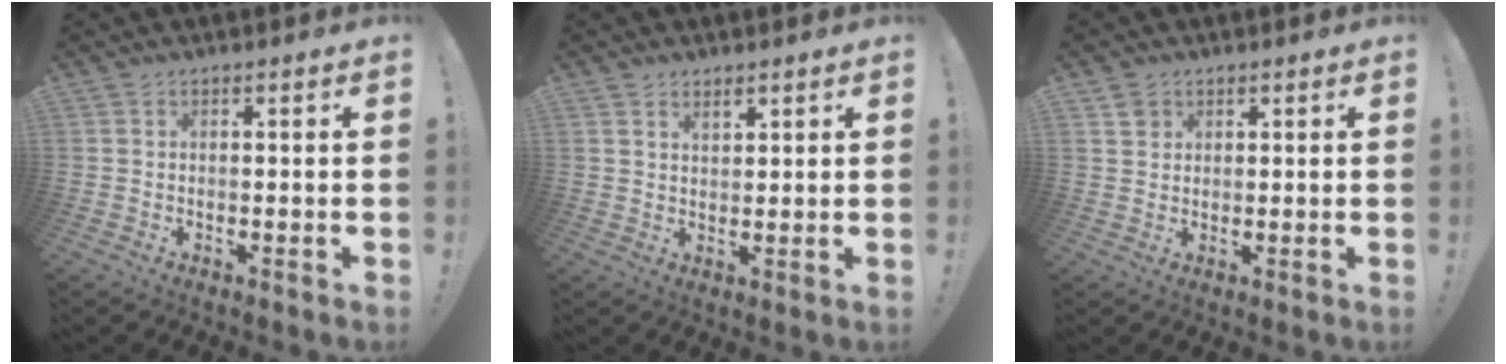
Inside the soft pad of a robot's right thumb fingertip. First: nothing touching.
{"total": 2.6, "force": [2.0, 1.3, 0.9], "torque": [-0.006, -0.015, 0.035]}
{"total": 2.7, "force": [1.6, 2.2, 0.4], "torque": [0.008, -0.011, 0.027]}